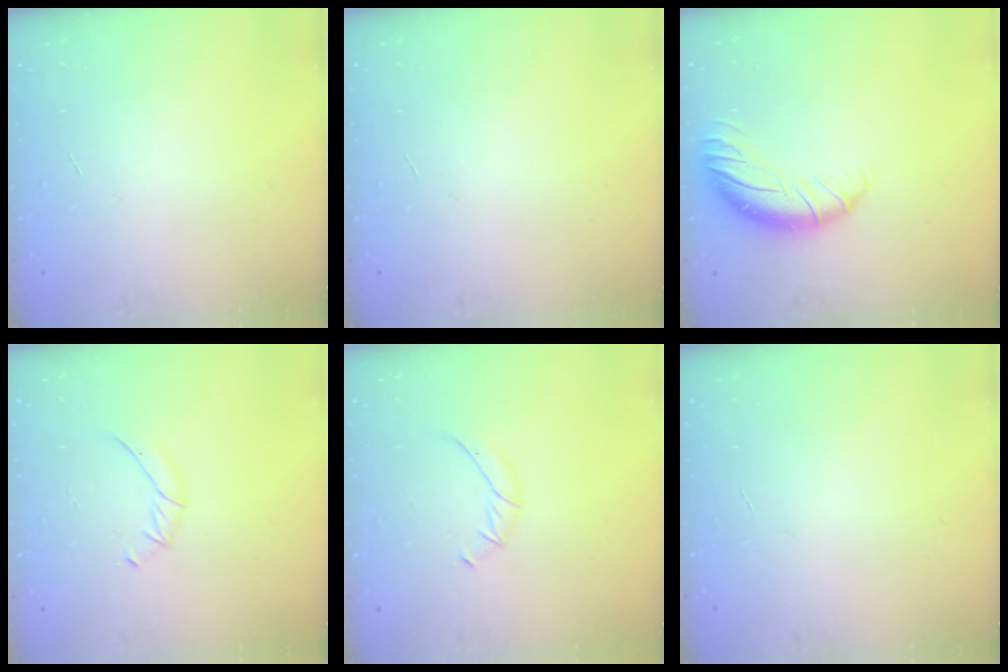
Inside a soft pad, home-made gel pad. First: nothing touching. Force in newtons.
{"total": 0.0}
{"total": 11.5, "press": 11.4, "slide": 1.7}
{"total": 6.2, "press": 6.0, "slide": 1.6}
{"total": 6.6, "press": 6.5, "slide": 1.2}
{"total": 0.0}